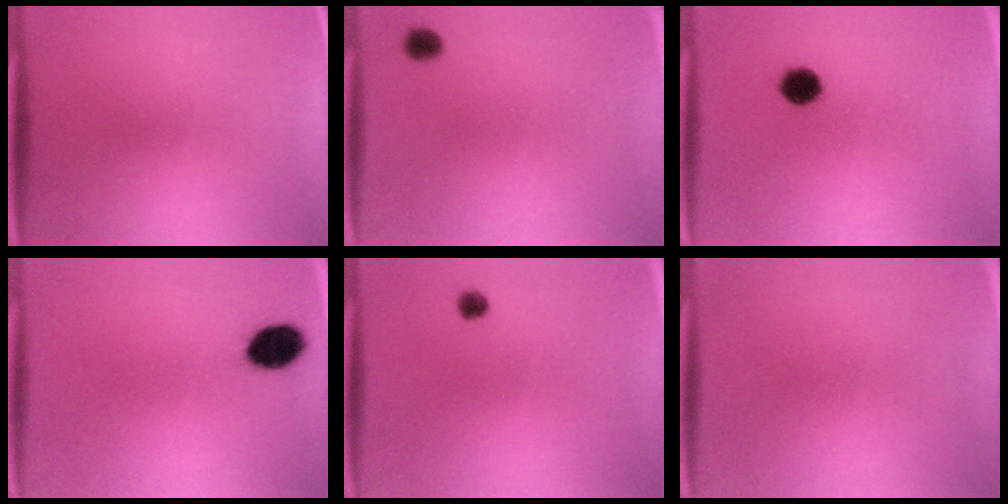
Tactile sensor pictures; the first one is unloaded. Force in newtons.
{"total": 2.3}
{"total": 5.1}
{"total": 8.0}
{"total": 1.8}
{"total": 1.1}